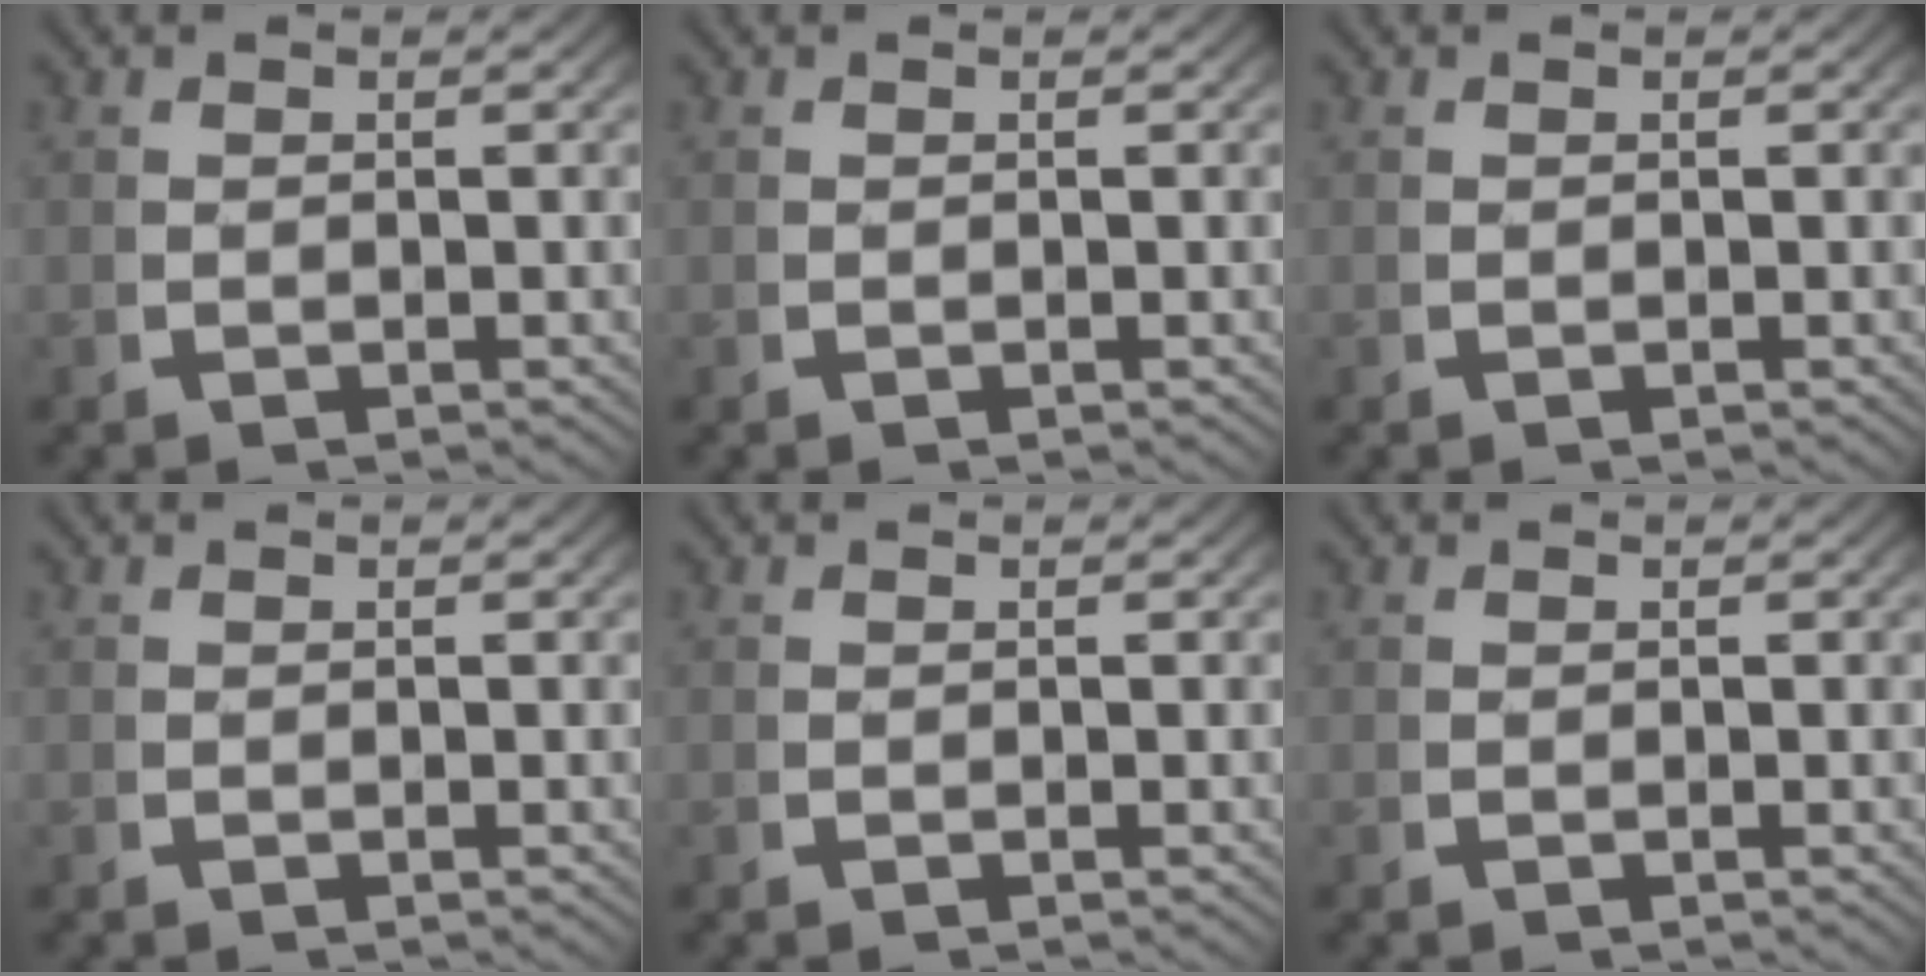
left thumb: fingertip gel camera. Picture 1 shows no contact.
{"total": 0.0}
{"total": 0.0}
{"total": 0.0}
{"total": 0.0}
{"total": 0.0}